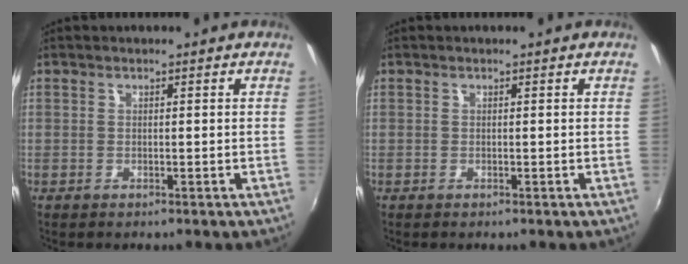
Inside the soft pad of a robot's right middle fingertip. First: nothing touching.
{"total": 0.0}